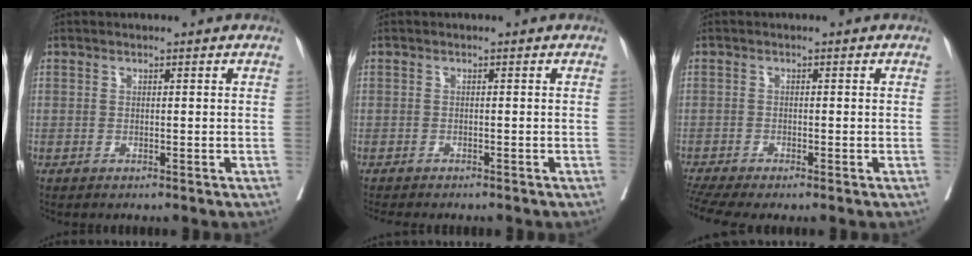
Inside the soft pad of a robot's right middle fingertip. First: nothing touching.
{"total": 5.4, "force": [-4.8, 1.0, 2.3], "torque": [-0.023, -0.007, -0.066]}
{"total": 4.6, "force": [-3.7, 0.1, 2.6], "torque": [-0.055, -0.006, -0.069]}